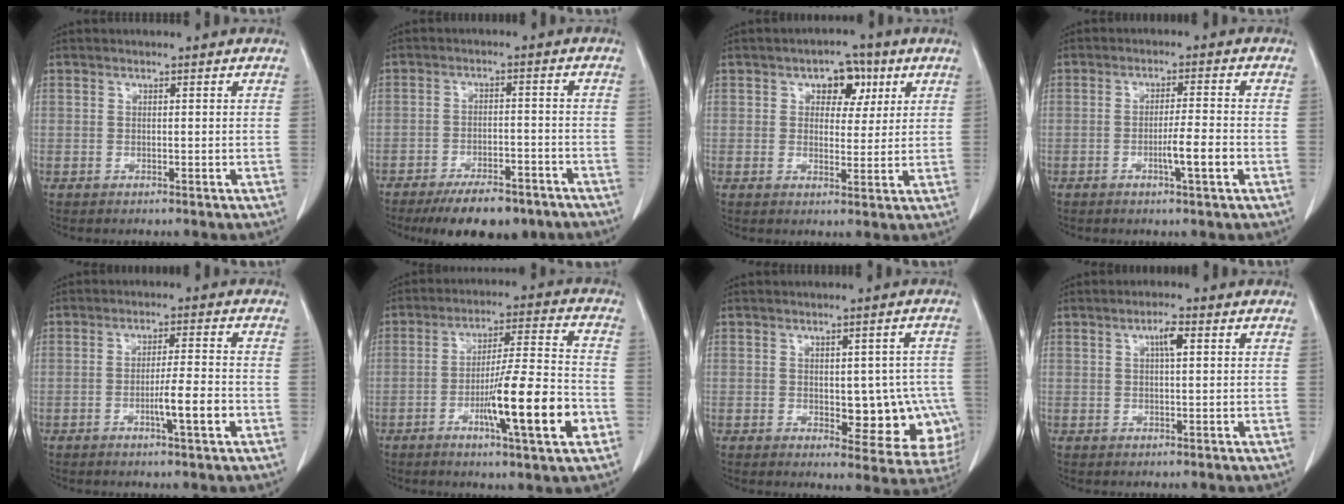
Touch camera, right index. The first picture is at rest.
{"total": 10.6, "force": [-8.1, 3.7, 5.7], "torque": [-0.082, -0.006, -0.121]}
{"total": 5.5, "force": [2.3, 3.5, 3.4], "torque": [-0.043, 0.013, 0.032]}
{"total": 4.7, "force": [-1.7, -0.1, 4.3], "torque": [-0.071, -0.005, -0.029]}
{"total": 5.6, "force": [-2.1, 0.0, 5.2], "torque": [-0.085, -0.005, -0.034]}
{"total": 14.2, "force": [-5.0, 0.4, 13.3], "torque": [-0.220, -0.009, -0.082]}
{"total": 10.5, "force": [-1.7, 5.4, 8.8], "torque": [-0.083, 0.009, -0.008]}
{"total": 2.6, "force": [0.9, 0.5, 2.4], "torque": [-0.047, 0.002, 0.015]}